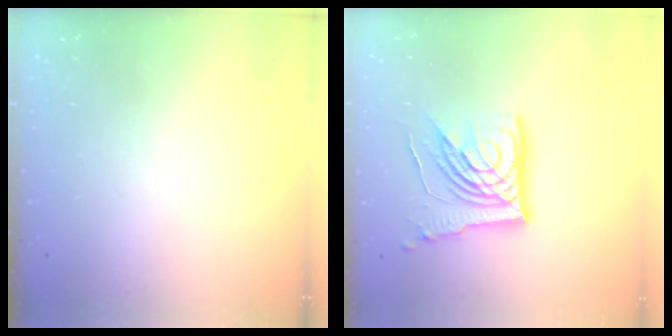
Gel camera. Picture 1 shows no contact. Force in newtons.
{"total": 15.7, "press": 15.6, "slide": 1.8}